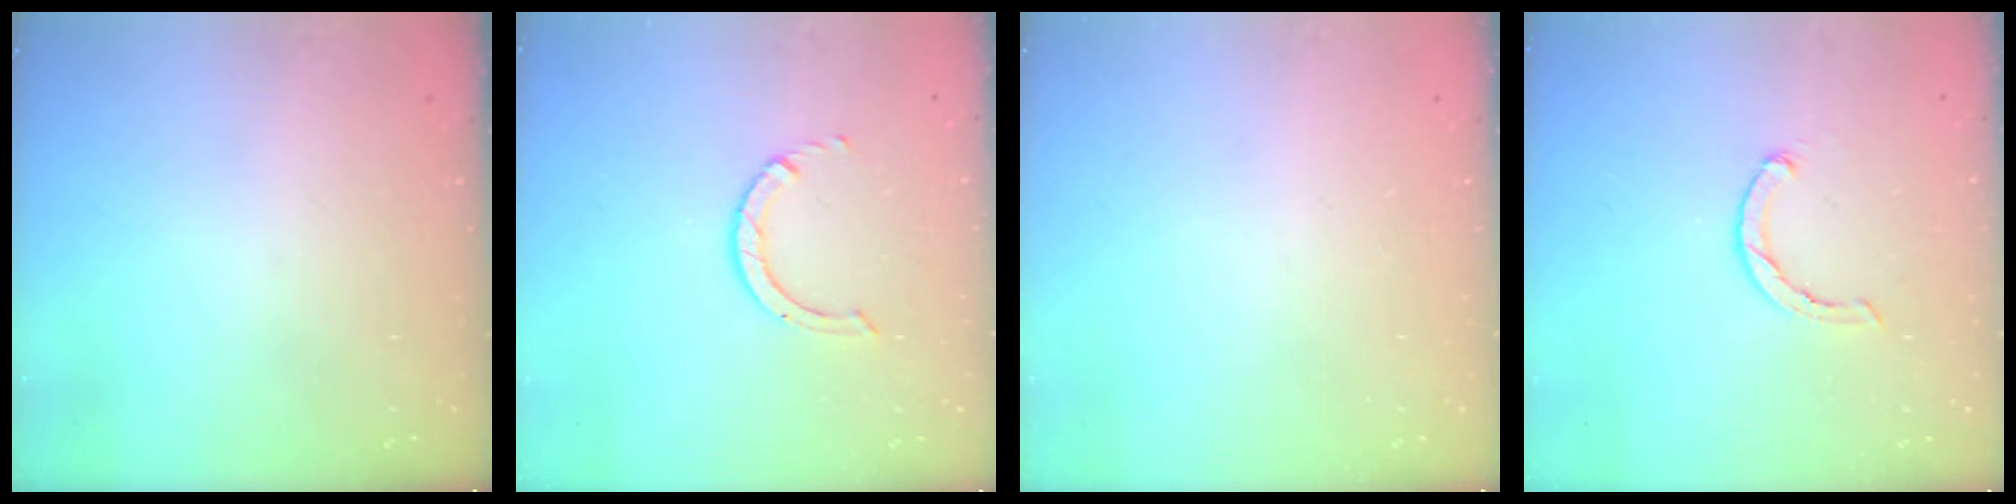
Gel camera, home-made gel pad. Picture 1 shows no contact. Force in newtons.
{"total": 3.5, "press": 3.5, "slide": 0.5}
{"total": 0.0}
{"total": 1.8, "press": 1.8, "slide": 0.4}